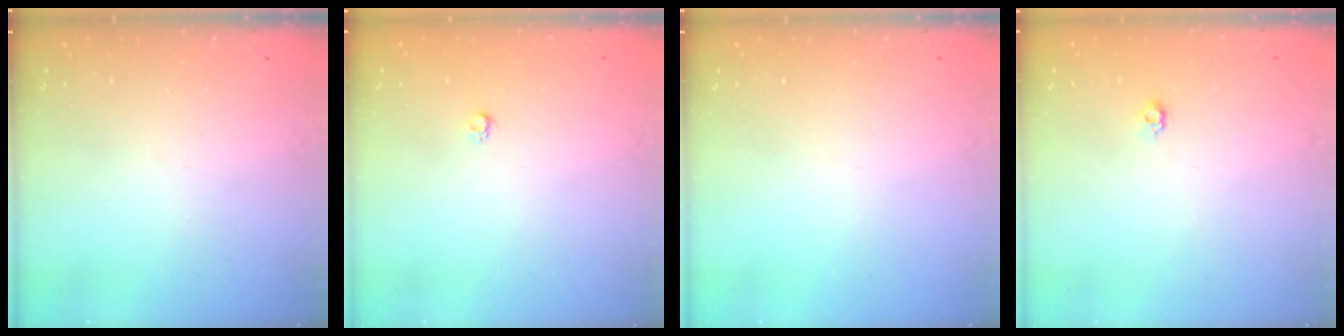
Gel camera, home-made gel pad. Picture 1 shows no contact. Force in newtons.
{"total": 2.6, "press": 2.6, "slide": 0.4}
{"total": 0.0}
{"total": 4.0, "press": 4.0, "slide": 0.4}